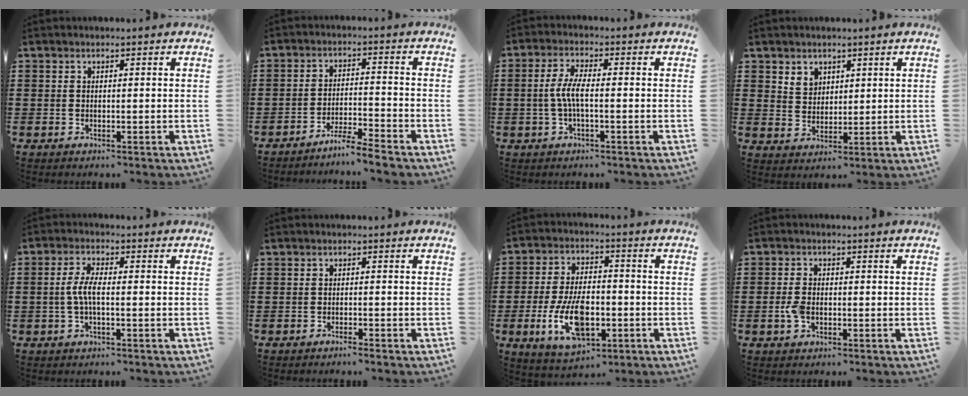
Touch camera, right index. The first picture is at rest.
{"total": 4.6, "force": [-4.3, -0.6, 1.4], "torque": [-0.032, -0.007, -0.087]}
{"total": 4.5, "force": [-0.7, 1.1, 4.3], "torque": [-0.107, -0.007, -0.024]}
{"total": 3.6, "force": [2.4, 2.6, 0.5], "torque": [-0.020, 0.010, 0.046]}
{"total": 4.1, "force": [-0.7, 1.2, 3.9], "torque": [-0.100, -0.007, -0.023]}
{"total": 1.0, "force": [-1.0, -0.1, 0.3], "torque": [-0.007, 0.000, -0.019]}
{"total": 11.4, "force": [-3.4, 5.7, 9.3], "torque": [-0.187, -0.004, -0.059]}
{"total": 3.0, "force": [-0.8, 1.8, 2.2], "torque": [-0.054, -0.004, -0.017]}